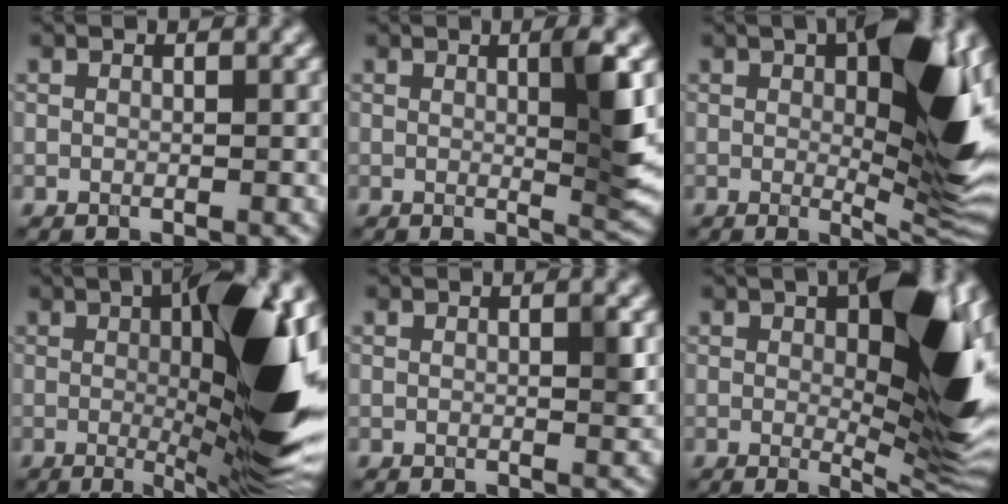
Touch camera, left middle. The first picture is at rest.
{"total": 4.3, "force": [0.8, 0.6, 4.2], "torque": [-0.060, -0.008, 0.014]}
{"total": 11.9, "force": [2.1, 3.8, 11.0], "torque": [-0.137, 0.004, 0.029]}
{"total": 13.7, "force": [1.0, 3.3, 13.3], "torque": [-0.166, 0.002, 0.012]}
{"total": 0.9, "force": [0.2, 0.1, 0.9], "torque": [-0.013, -0.002, 0.000]}
{"total": 13.1, "force": [2.3, 4.7, 12.0], "torque": [-0.146, 0.003, 0.031]}